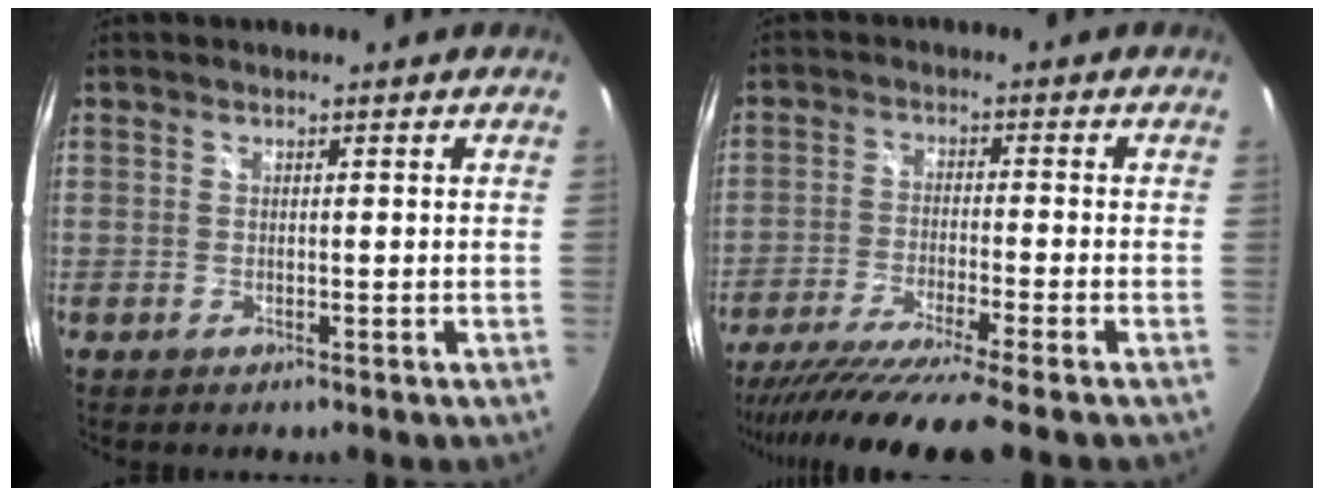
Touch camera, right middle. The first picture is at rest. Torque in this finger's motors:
{"motor_torque": [1.03, -1.11, 0.29, 0.09]}